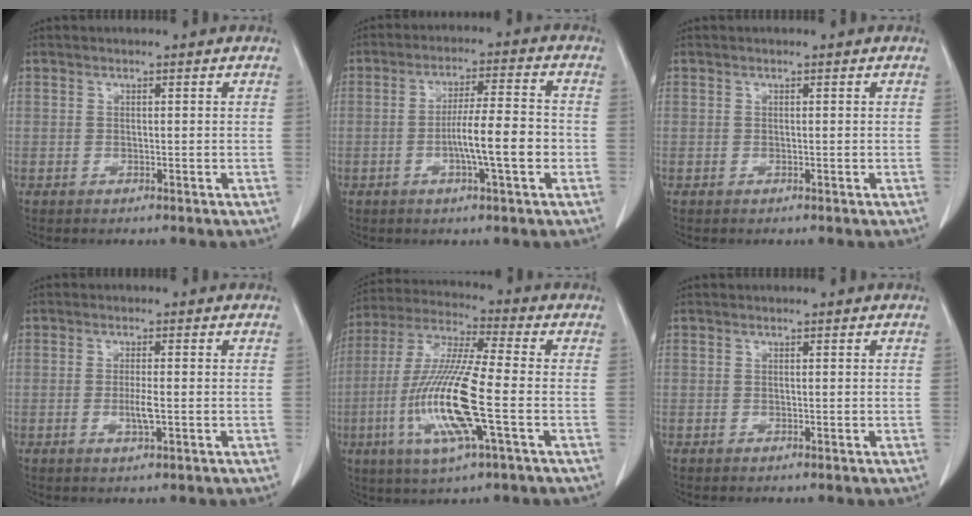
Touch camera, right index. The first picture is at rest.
{"total": 8.4, "force": [-2.1, 0.5, 8.2], "torque": [-0.139, 0.006, -0.038]}
{"total": 0.0}
{"total": 2.7, "force": [-0.6, 0.1, 2.6], "torque": [-0.053, -0.005, -0.010]}
{"total": 15.5, "force": [-3.7, 0.9, 15.0], "torque": [-0.315, -0.013, -0.075]}
{"total": 0.0}